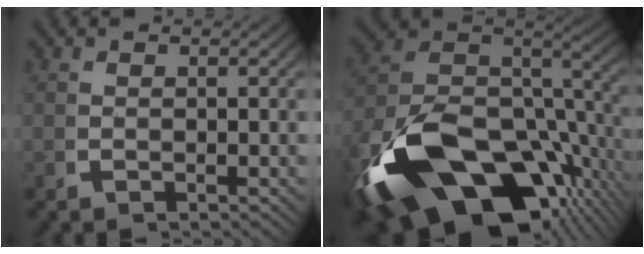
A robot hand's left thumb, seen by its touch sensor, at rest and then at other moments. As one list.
[{"total": 20.7, "force": [-6.1, 12.1, 15.6], "torque": [-0.322, -0.060, -0.075]}]